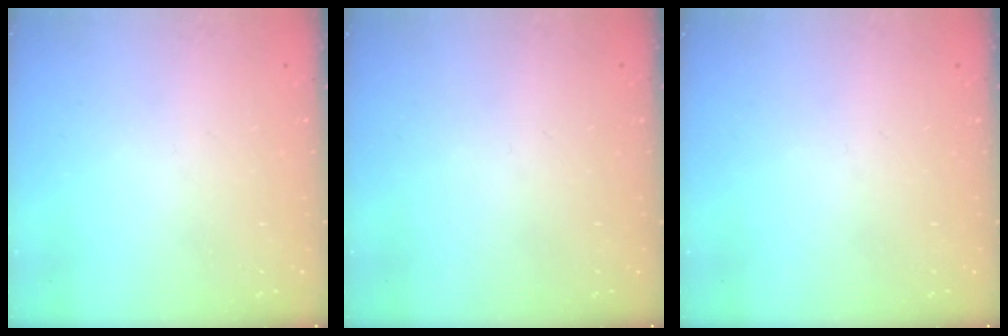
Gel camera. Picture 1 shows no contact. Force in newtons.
{"total": 0.0}
{"total": 0.0}